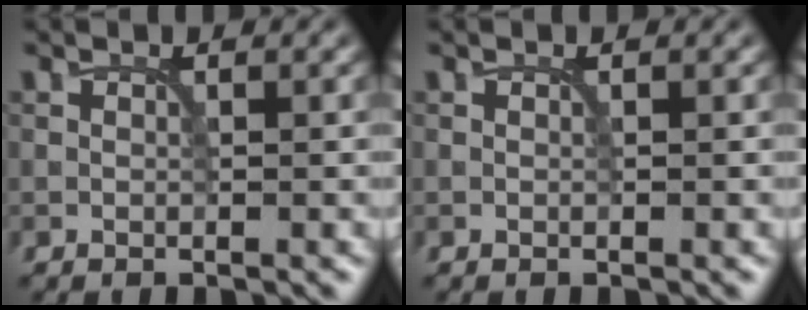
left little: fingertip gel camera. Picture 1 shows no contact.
{"total": 0.0}